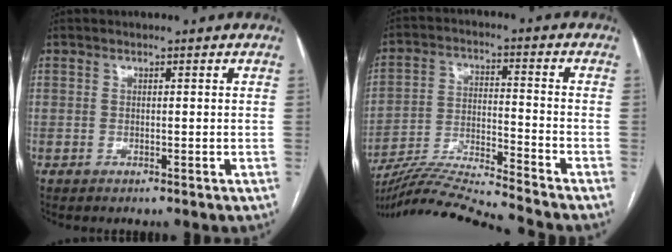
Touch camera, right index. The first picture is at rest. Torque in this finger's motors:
{"motor_torque": [-0.32, -0.94, 0.02, 0.05]}